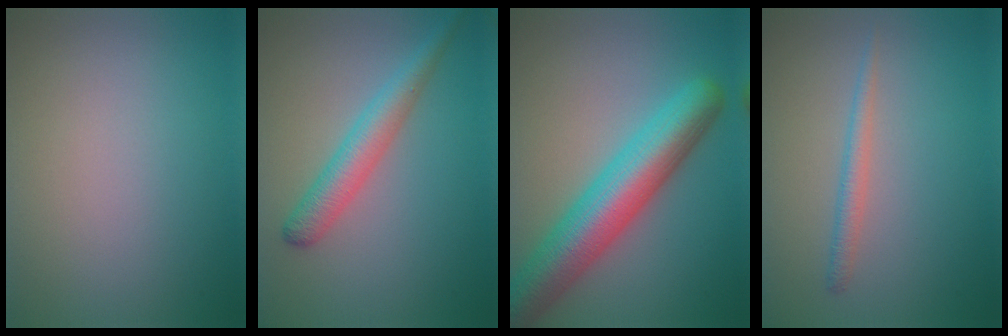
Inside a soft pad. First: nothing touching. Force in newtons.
{"total": 2.8, "press": 2.8, "slide": 0.2}
{"total": 8.6, "press": 8.5, "slide": 0.5}
{"total": 1.5, "press": 1.5, "slide": 0.1}